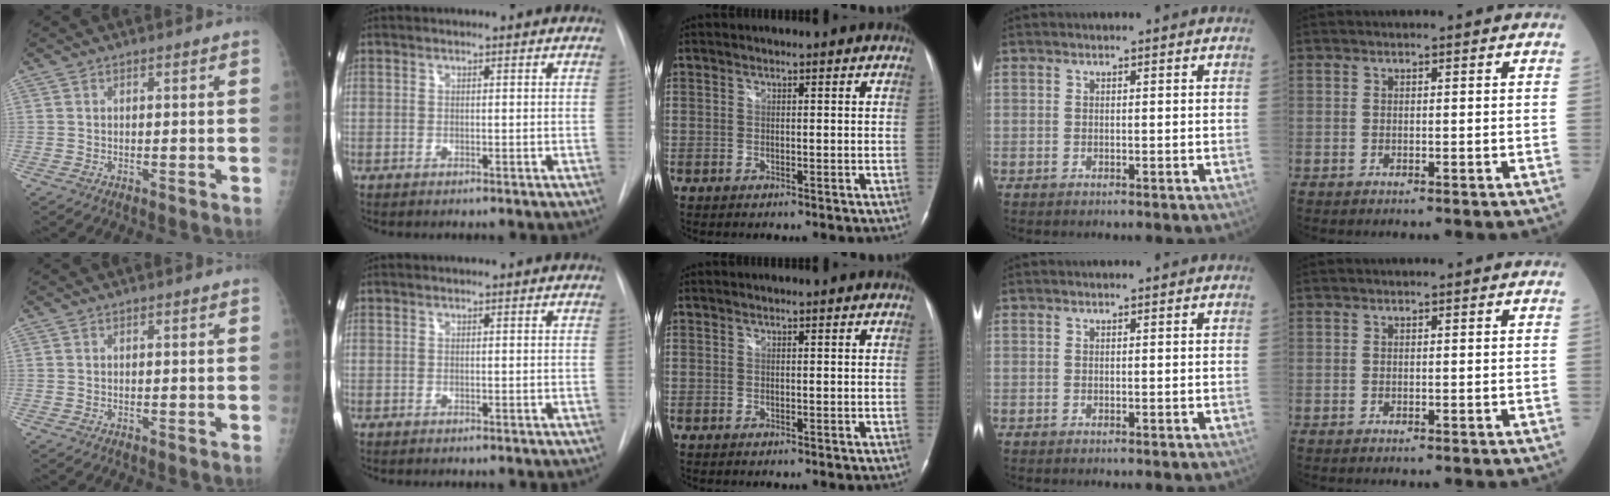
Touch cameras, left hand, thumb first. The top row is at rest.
{}